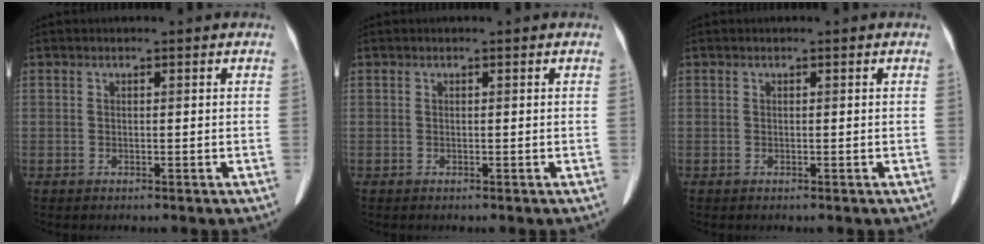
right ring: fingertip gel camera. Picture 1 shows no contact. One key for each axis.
{"total": 0.0}
{"total": 0.0}